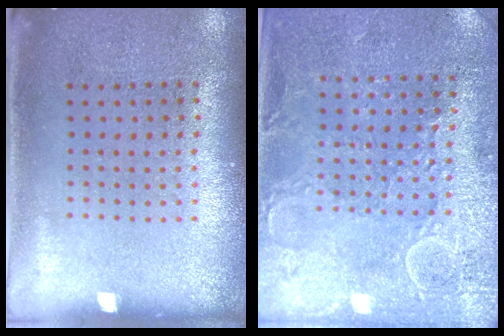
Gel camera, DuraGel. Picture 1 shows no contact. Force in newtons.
{"total": 2.7, "press": 2.7, "slide": 0.6}